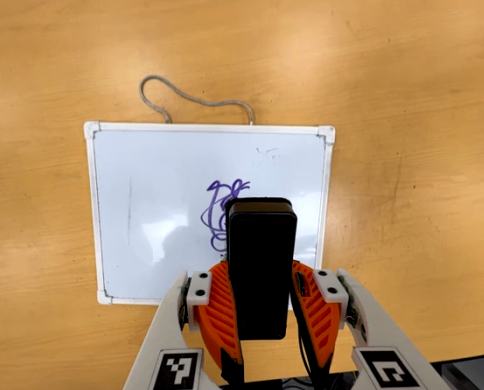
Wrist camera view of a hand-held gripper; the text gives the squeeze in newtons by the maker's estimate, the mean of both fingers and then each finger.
{"total": 7.8, "left": 6.5, "right": 9.1}